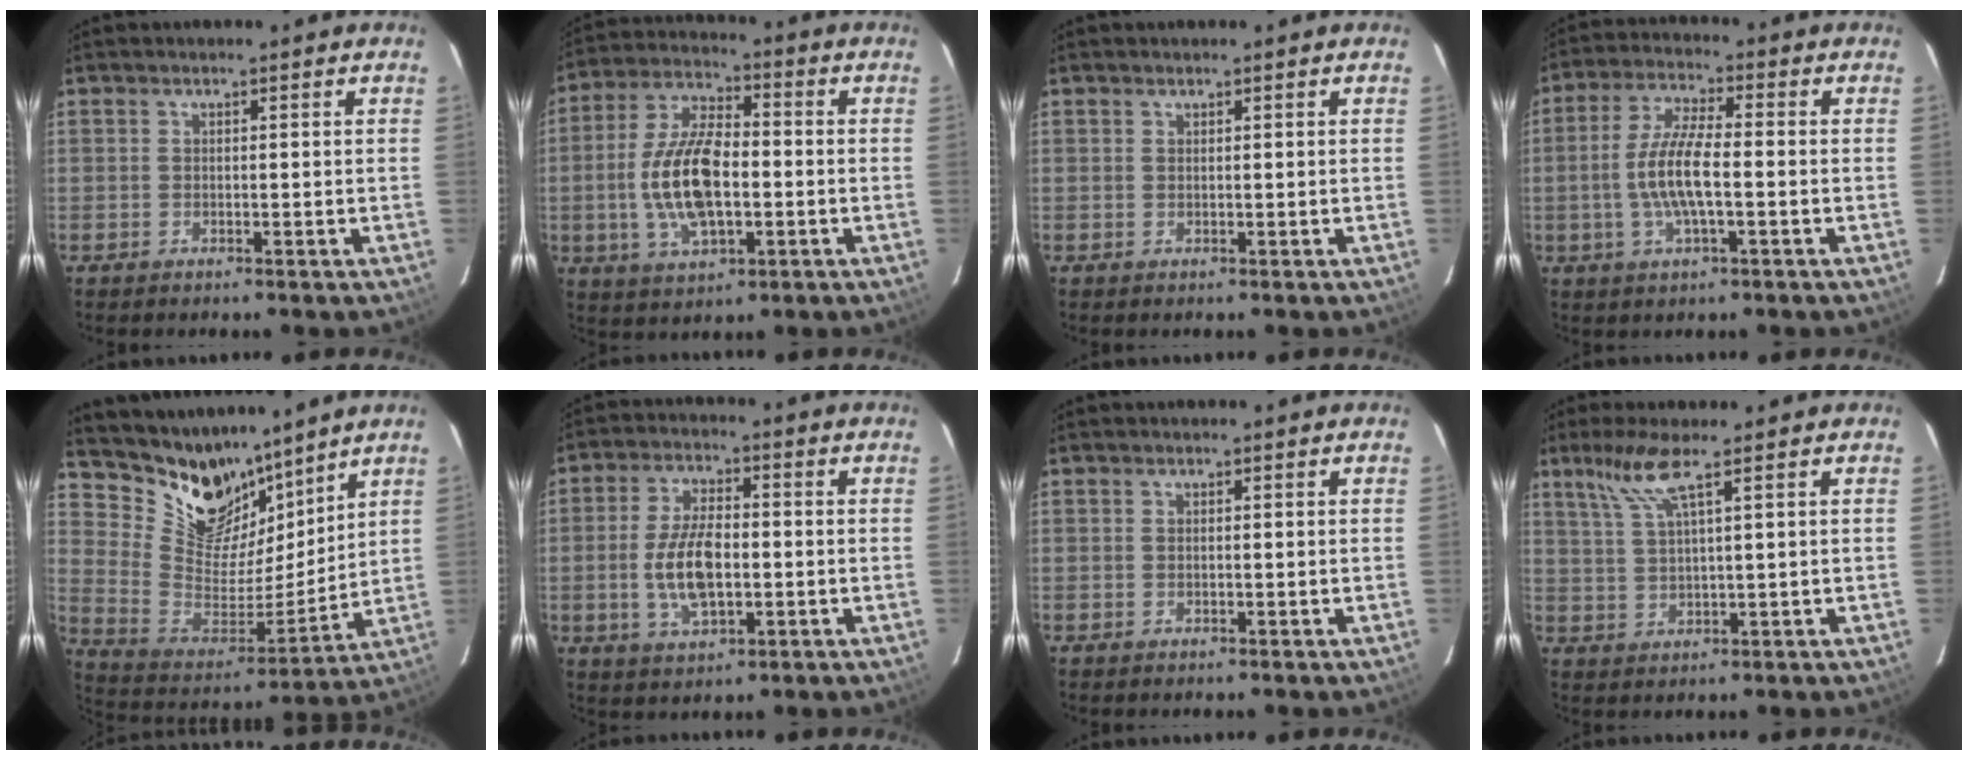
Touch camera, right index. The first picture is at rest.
{"total": 14.2, "force": [-2.2, 6.5, 12.4], "torque": [-0.254, 0.006, -0.038]}
{"total": 0.0}
{"total": 8.9, "force": [-1.7, 2.2, 8.5], "torque": [-0.171, 0.001, -0.033]}
{"total": 17.6, "force": [13.4, 9.1, 6.9], "torque": [-0.165, -0.005, 0.256]}
{"total": 10.0, "force": [-1.5, 4.8, 8.7], "torque": [-0.173, 0.003, -0.025]}
{"total": 0.0}
{"total": 5.6, "force": [3.5, -0.2, 4.4], "torque": [-0.090, 0.002, 0.076]}